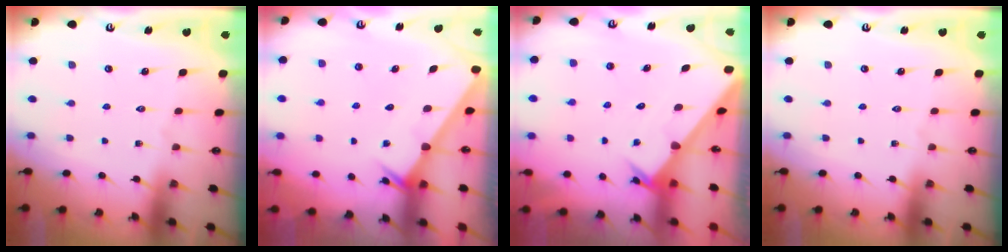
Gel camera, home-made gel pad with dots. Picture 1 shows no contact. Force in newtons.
{"total": 2.1, "press": 2.1, "slide": 0.1}
{"total": 2.0, "press": 2.0, "slide": 0.1}
{"total": 0.0}